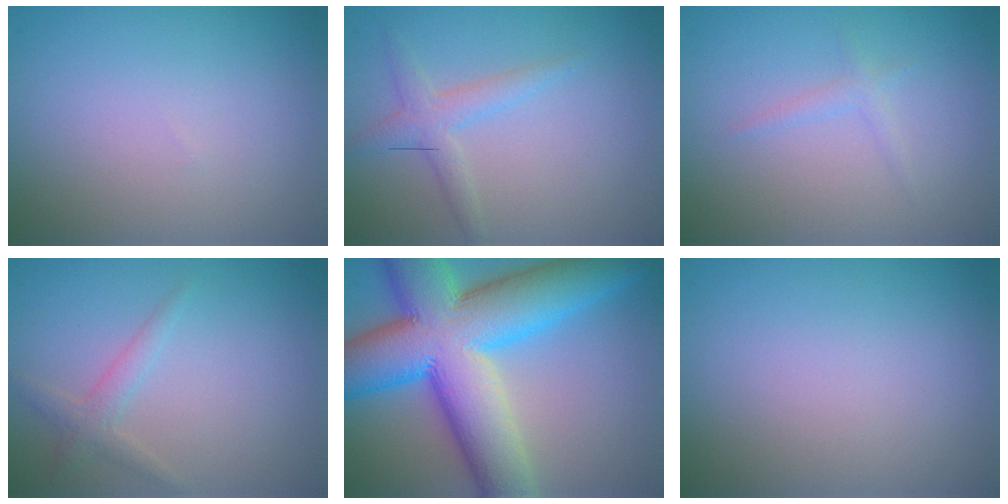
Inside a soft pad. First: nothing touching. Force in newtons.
{"total": 2.1, "press": 2.1, "slide": 0.1}
{"total": 0.9, "press": 0.9, "slide": 0.1}
{"total": 1.6, "press": 1.6, "slide": 0.0}
{"total": 15.9, "press": 15.9, "slide": 0.5}
{"total": 0.0}